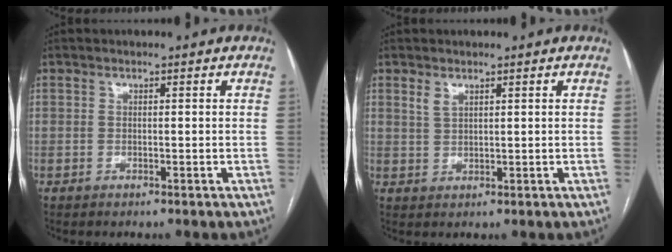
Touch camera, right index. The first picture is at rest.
{"total": 1.7, "force": [1.2, 0.7, 1.0], "torque": [-0.022, 0.001, 0.029]}